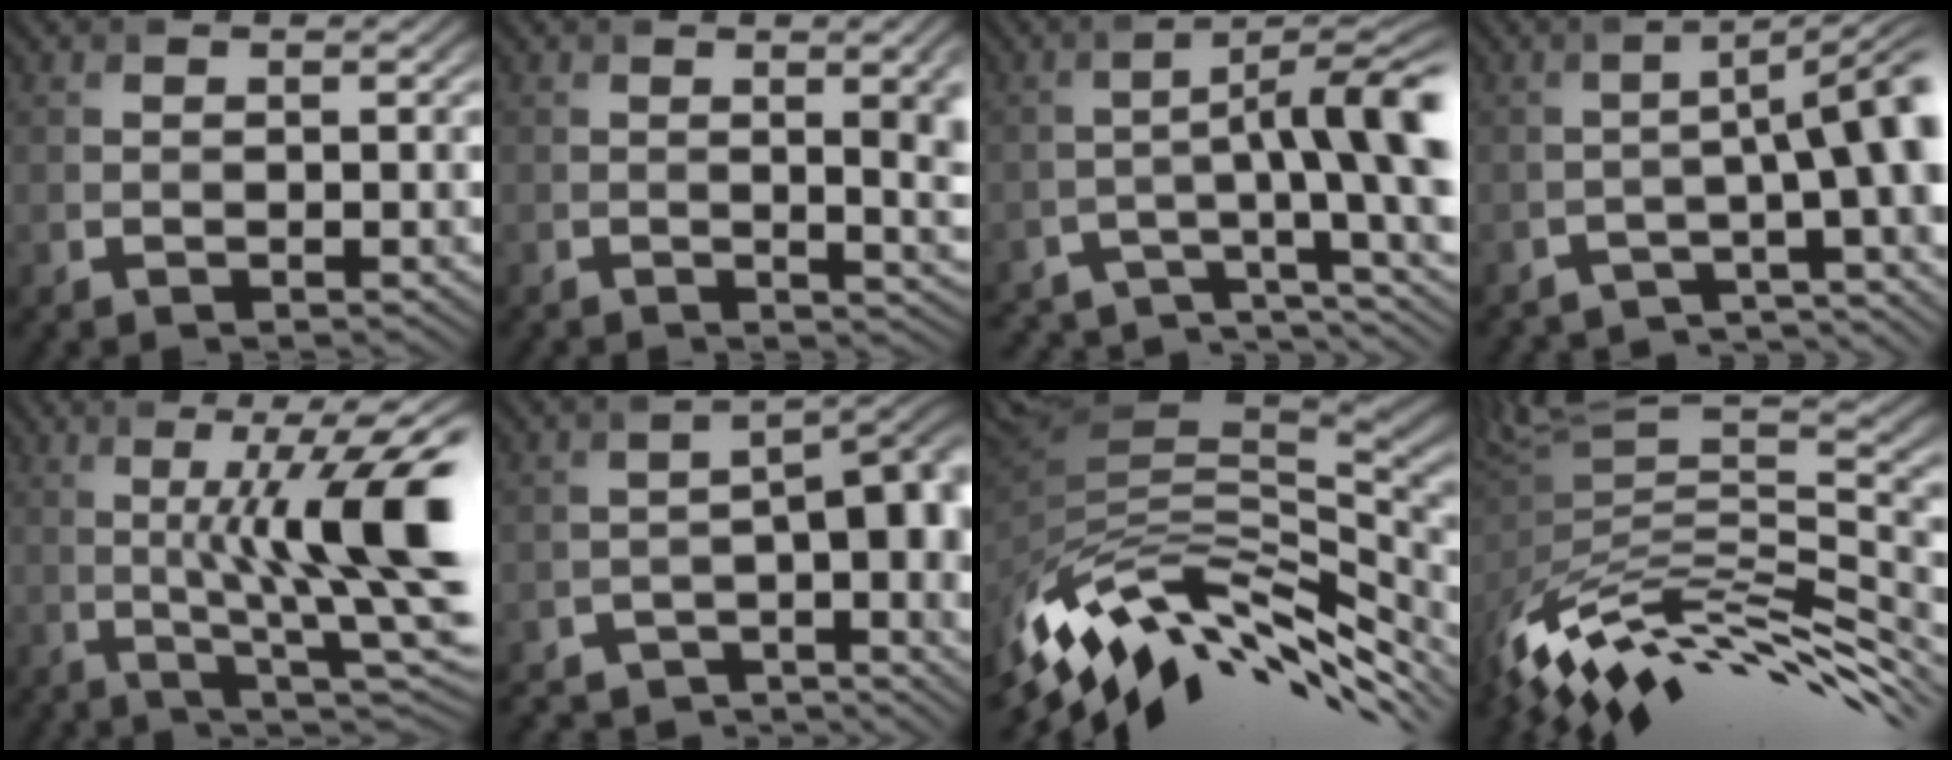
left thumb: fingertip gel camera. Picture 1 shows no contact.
{"total": 8.2, "force": [0.2, 3.1, 7.6], "torque": [-0.067, 0.009, 0.003]}
{"total": 10.0, "force": [-4.8, 1.7, 8.6], "torque": [-0.111, 0.000, -0.074]}
{"total": 9.0, "force": [-5.4, 1.7, 7.0], "torque": [-0.084, 0.004, -0.081]}
{"total": 14.0, "force": [1.0, 3.0, 13.6], "torque": [-0.181, 0.009, 0.032]}
{"total": 8.1, "force": [-5.9, 2.5, 5.0], "torque": [-0.071, -0.014, -0.089]}
{"total": 13.5, "force": [-5.8, 6.0, 10.7], "torque": [-0.219, -0.013, -0.104]}
{"total": 13.6, "force": [-6.6, 4.4, 11.0], "torque": [-0.216, 0.017, -0.122]}